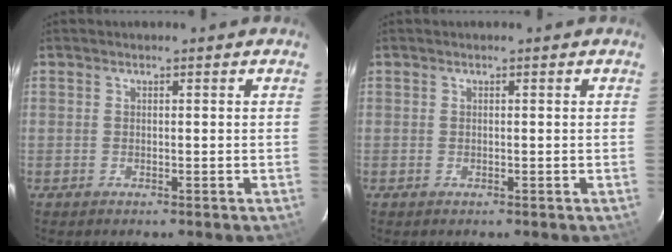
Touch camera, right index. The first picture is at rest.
{"total": 0.0}